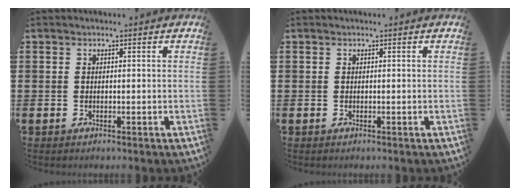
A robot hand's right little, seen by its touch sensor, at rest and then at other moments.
{"total": 0.0}